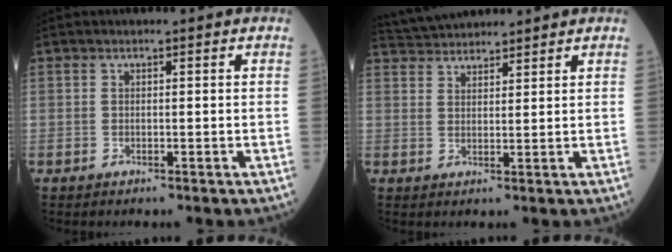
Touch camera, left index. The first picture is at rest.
{"total": 6.4, "force": [6.2, 0.7, 1.2], "torque": [-0.030, 0.037, 0.113]}